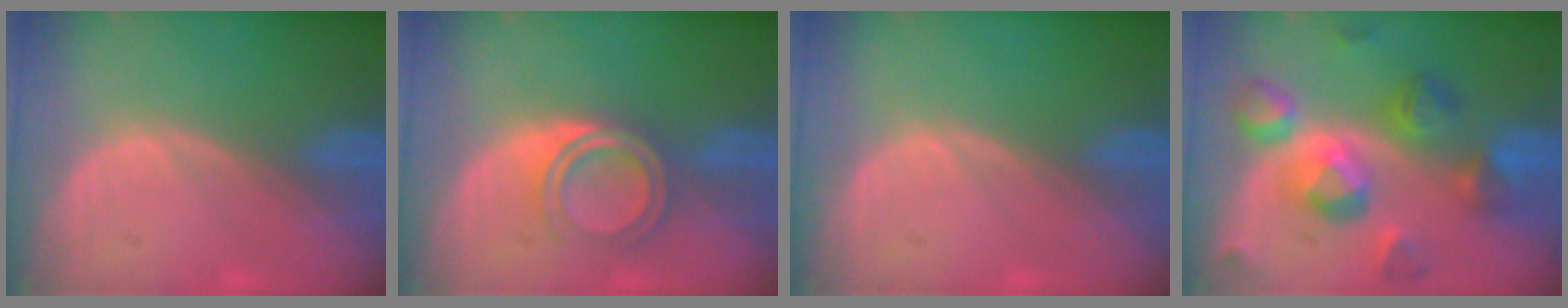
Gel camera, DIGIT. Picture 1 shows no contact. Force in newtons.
{"total": 5.3, "press": 4.9, "slide": 2.1}
{"total": 0.0}
{"total": 10.4, "press": 10.3, "slide": 0.8}